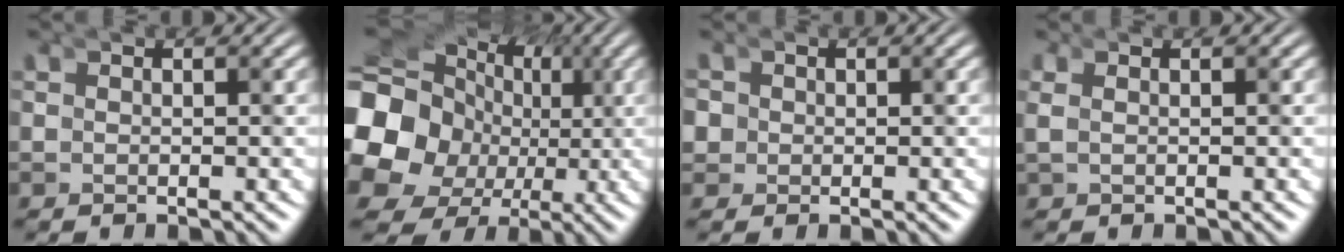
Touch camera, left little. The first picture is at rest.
{"total": 12.2, "force": [-0.4, 10.9, 5.5], "torque": [-0.155, -0.050, -0.009]}
{"total": 0.9, "force": [-0.3, 0.6, -0.7], "torque": [-0.007, -0.019, 0.004]}
{"total": 0.8, "force": [-0.2, 0.6, 0.5], "torque": [-0.022, -0.003, -0.002]}